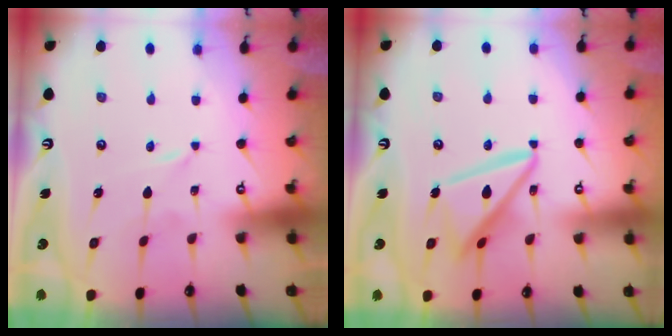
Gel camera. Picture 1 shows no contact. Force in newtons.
{"total": 15.3, "press": 15.2, "slide": 1.6}